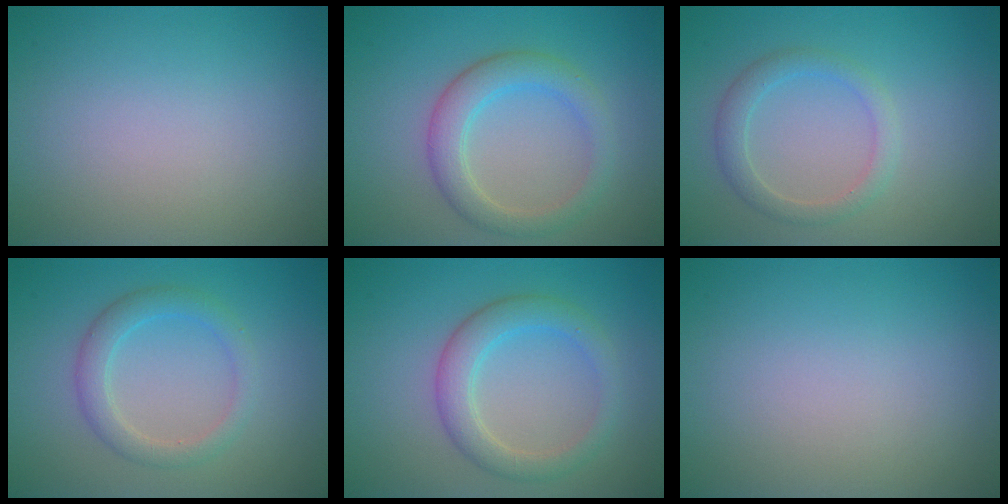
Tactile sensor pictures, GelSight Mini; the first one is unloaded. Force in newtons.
{"total": 3.7, "press": 3.7, "slide": 0.5}
{"total": 2.3, "press": 2.3, "slide": 0.1}
{"total": 2.7, "press": 2.7, "slide": 0.2}
{"total": 3.6, "press": 3.5, "slide": 0.2}
{"total": 0.0}